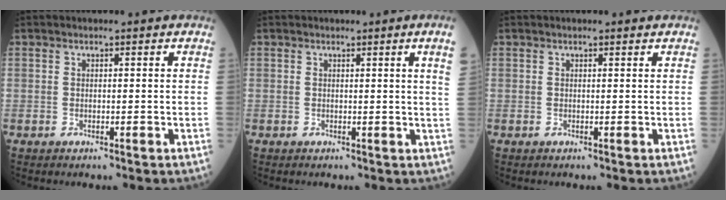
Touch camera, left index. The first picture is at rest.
{"total": 2.7, "force": [1.7, -1.0, 1.9], "torque": [-0.026, -0.018, 0.013]}
{"total": 1.4, "force": [1.3, 0.2, 0.5], "torque": [-0.011, 0.005, 0.015]}